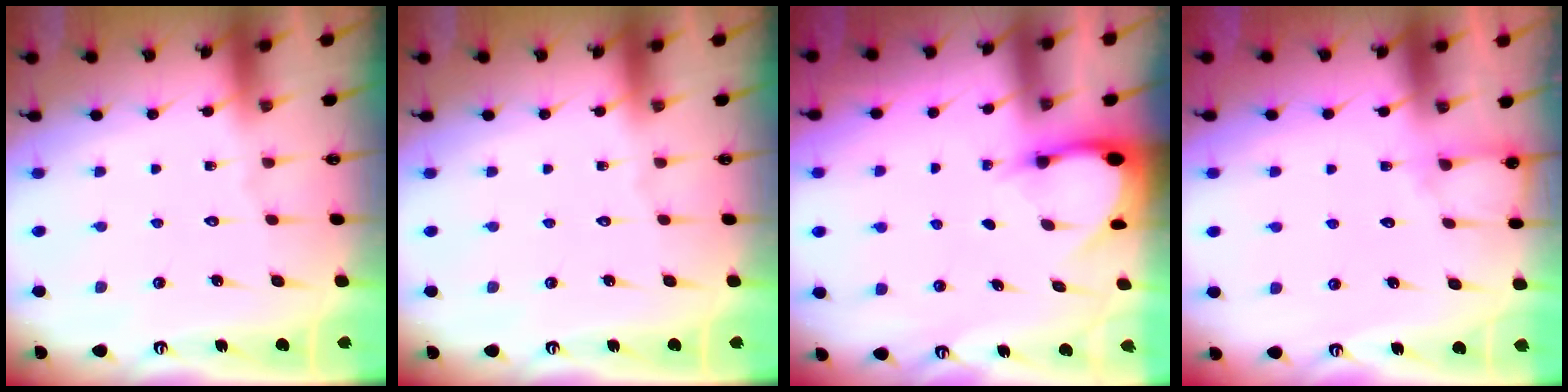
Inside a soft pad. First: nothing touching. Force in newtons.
{"total": 0.0}
{"total": 3.6, "press": 3.6, "slide": 0.2}
{"total": 4.7, "press": 4.7, "slide": 0.4}